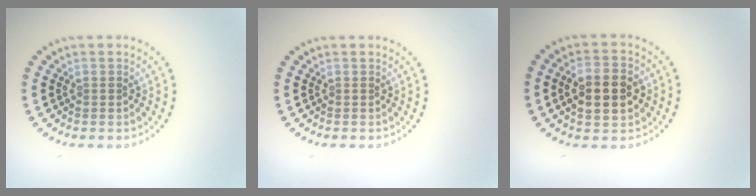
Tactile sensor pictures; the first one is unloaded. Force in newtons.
{"total": 0.0}
{"total": 5.0, "press": 5.0, "slide": 0.3}